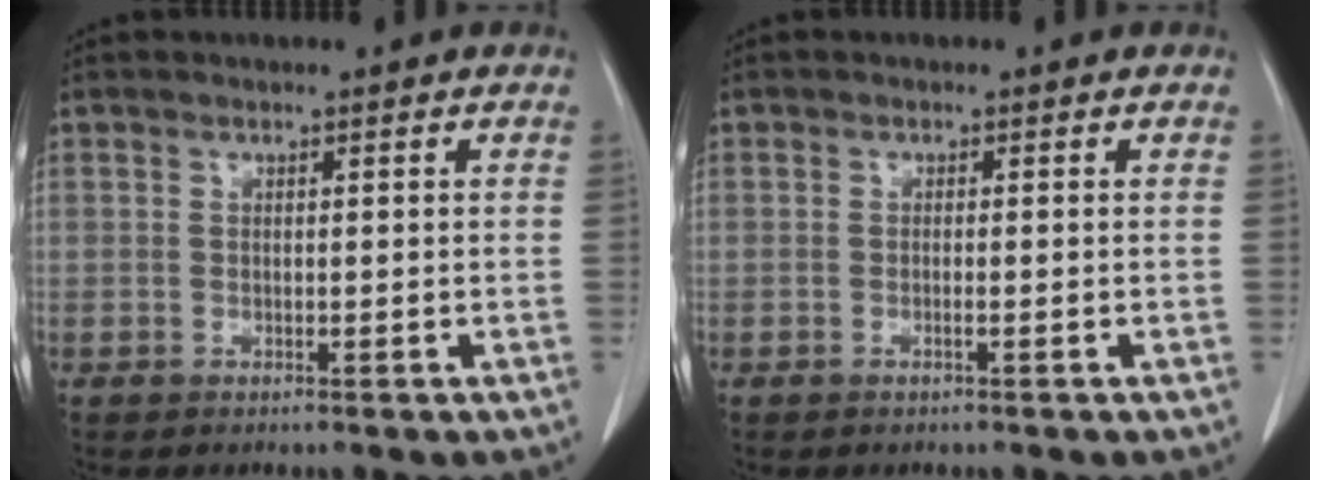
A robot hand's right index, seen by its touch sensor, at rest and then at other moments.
{"total": 0.6, "force": [-0.3, -0.1, 0.5], "torque": [-0.008, 0.002, -0.003]}